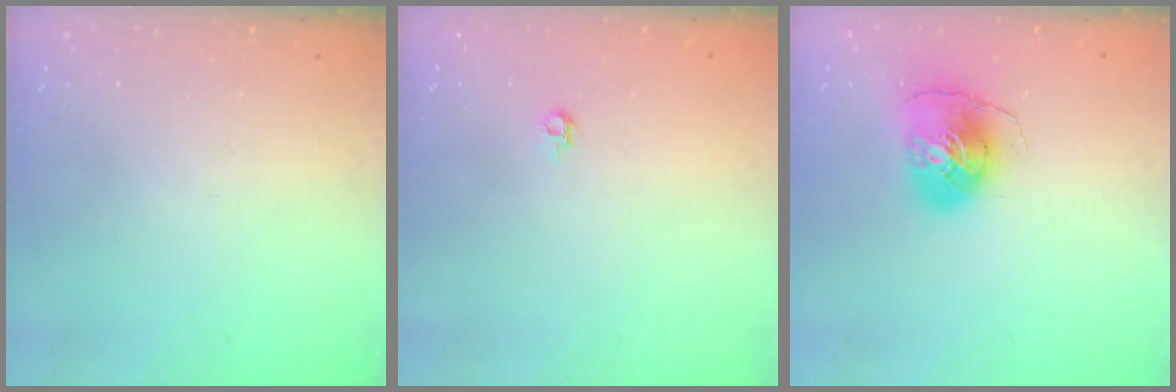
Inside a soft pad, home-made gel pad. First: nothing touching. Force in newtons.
{"total": 3.7, "press": 3.6, "slide": 0.8}
{"total": 8.1, "press": 8.0, "slide": 1.2}